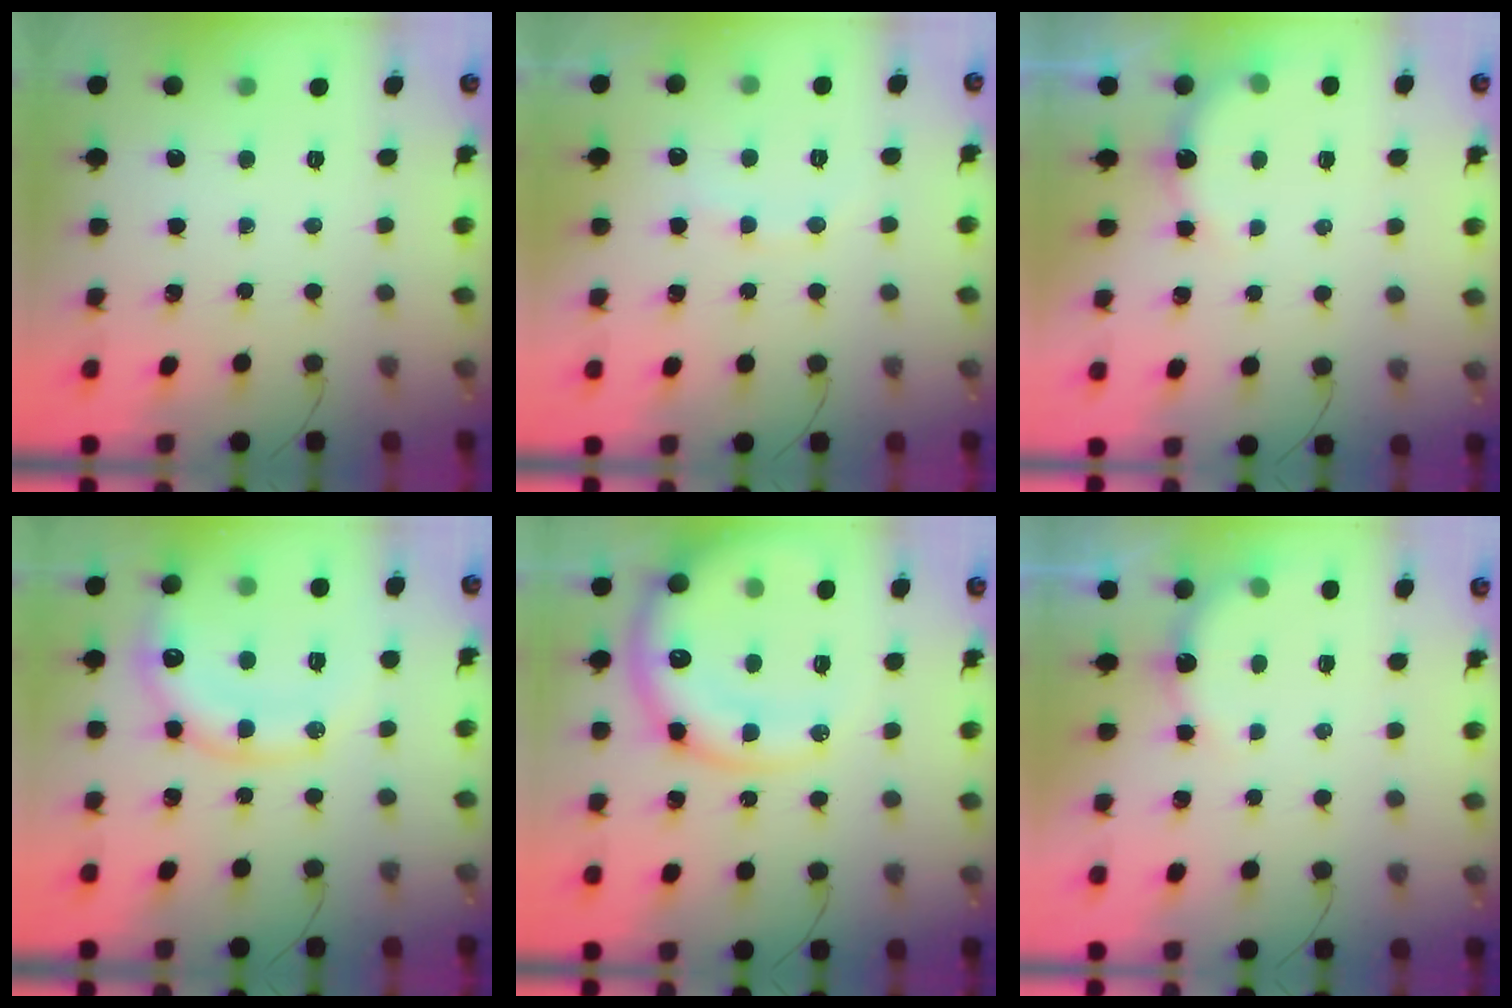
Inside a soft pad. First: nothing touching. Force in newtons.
{"total": 7.2, "press": 7.1, "slide": 1.4}
{"total": 2.9, "press": 2.9, "slide": 0.5}
{"total": 17.1, "press": 16.8, "slide": 2.9}
{"total": 19.2, "press": 18.9, "slide": 3.3}
{"total": 2.9, "press": 2.9, "slide": 0.5}